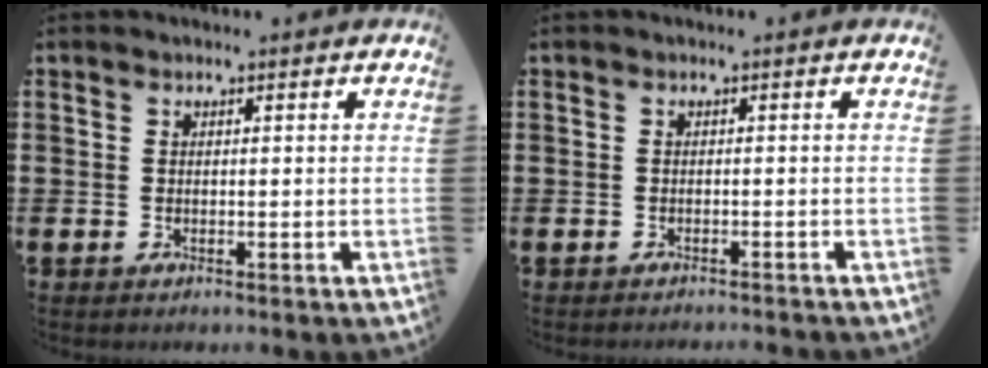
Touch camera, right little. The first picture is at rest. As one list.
[{"total": 0.0}]